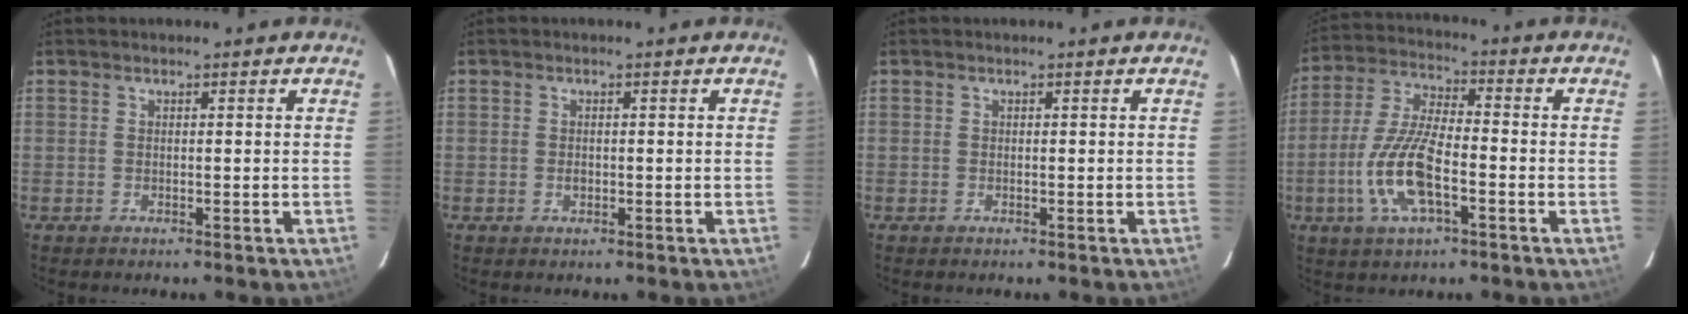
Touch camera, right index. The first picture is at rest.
{"total": 1.0, "force": [-0.2, 0.8, 0.6], "torque": [-0.009, 0.001, -0.003]}
{"total": 0.0}
{"total": 12.8, "force": [-4.3, 4.2, 11.3], "torque": [-0.242, -0.004, -0.083]}